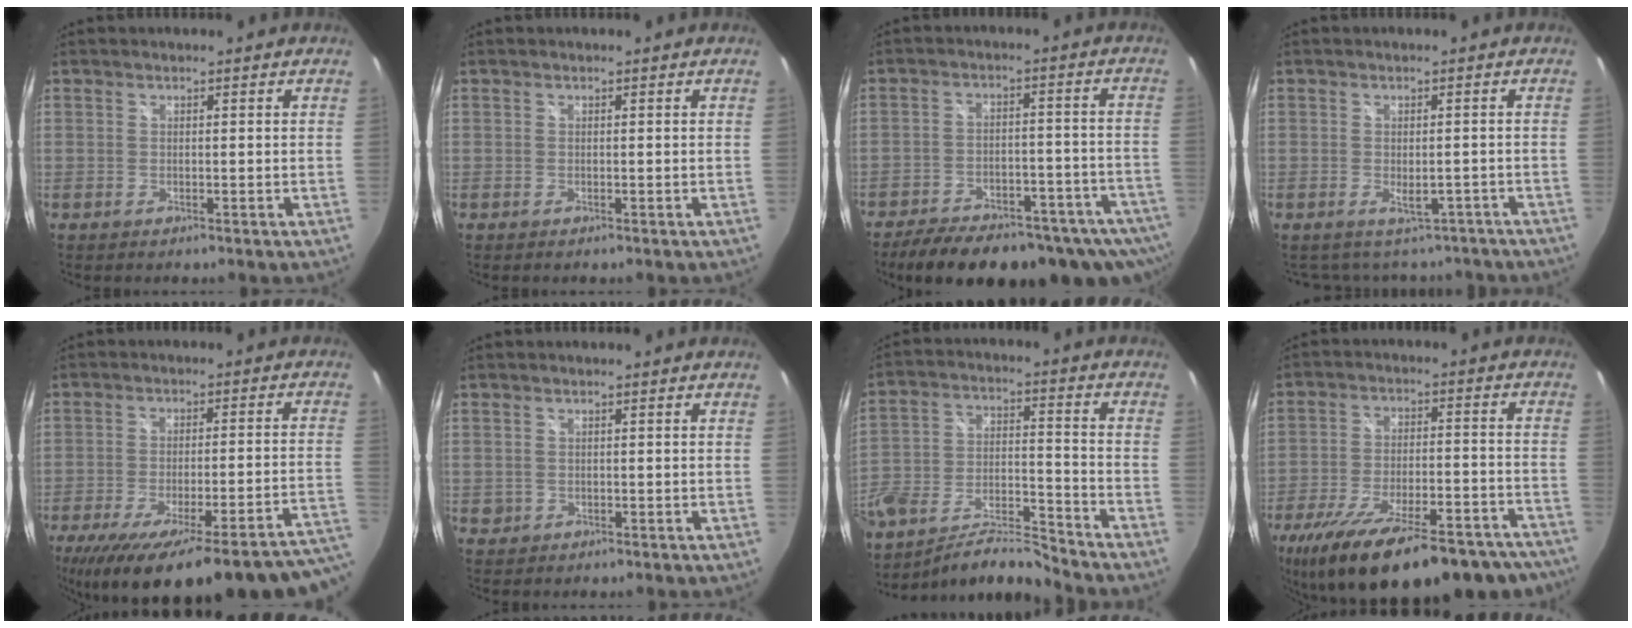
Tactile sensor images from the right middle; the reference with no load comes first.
{"total": 0.0}
{"total": 22.5, "force": [-17.1, 8.0, 12.1], "torque": [-0.215, -0.039, -0.223]}
{"total": 6.6, "force": [-5.2, 3.5, 2.0], "torque": [-0.021, 0.003, -0.056]}
{"total": 31.5, "force": [-25.5, 3.7, 18.1], "torque": [-0.232, -0.069, -0.349]}
{"total": 1.3, "force": [-0.2, 1.3, 0.3], "torque": [-0.005, -0.002, -0.002]}
{"total": 13.5, "force": [-9.7, 4.6, 8.2], "torque": [-0.168, -0.021, -0.176]}
{"total": 31.0, "force": [-24.6, 9.8, 16.2], "torque": [-0.284, -0.036, -0.338]}